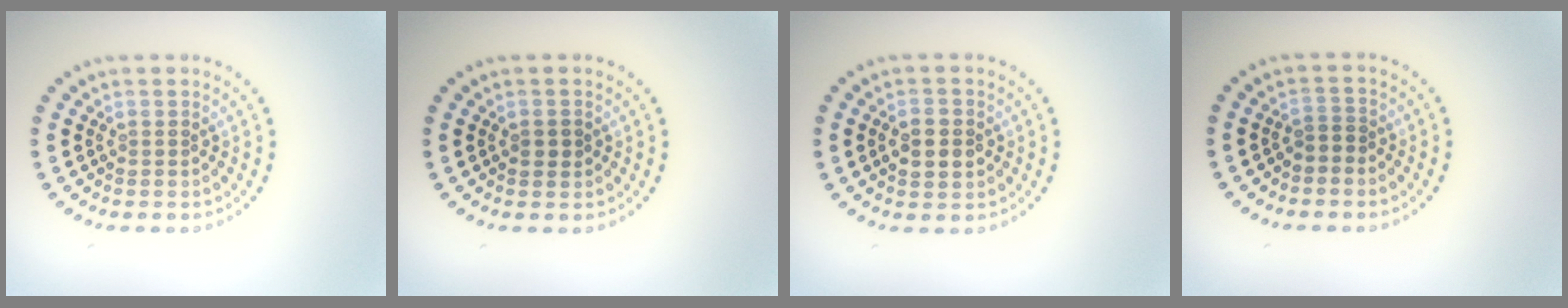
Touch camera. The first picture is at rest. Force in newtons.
{"total": 1.3, "press": 1.3, "slide": 0.3}
{"total": 3.1, "press": 3.1, "slide": 0.2}
{"total": 1.4, "press": 1.1, "slide": 0.8}